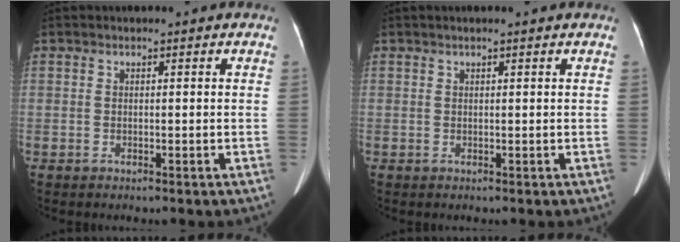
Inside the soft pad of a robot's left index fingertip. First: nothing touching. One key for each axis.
{"total": 0.9, "fx": 0.7, "fy": 0.1, "fz": 0.6, "tx": -0.011, "ty": 0.021, "tz": 0.012}